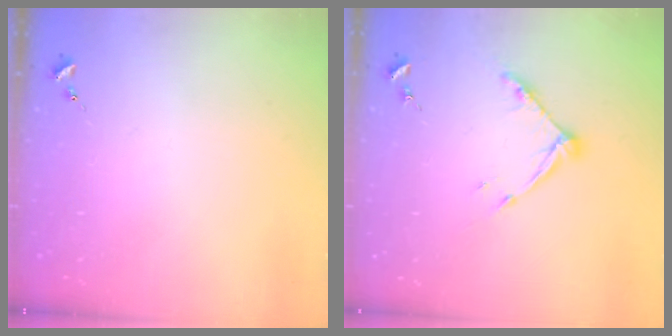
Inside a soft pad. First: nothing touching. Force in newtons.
{"total": 9.0, "press": 9.0, "slide": 0.7}